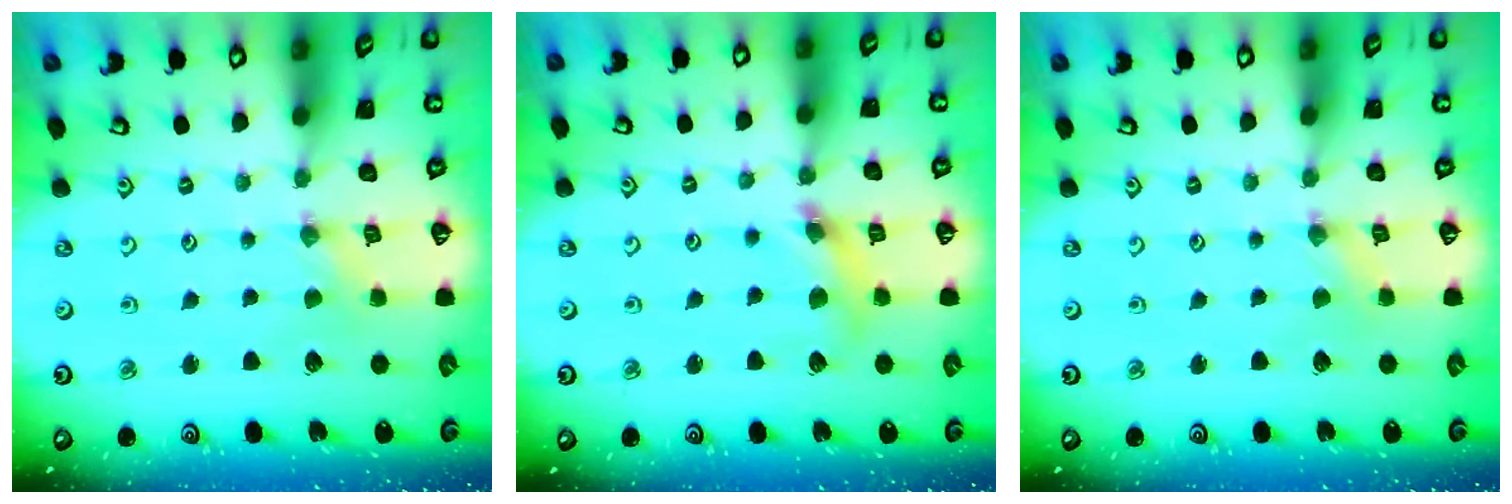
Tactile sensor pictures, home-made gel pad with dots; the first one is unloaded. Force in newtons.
{"total": 9.2, "press": 9.2, "slide": 1.2}
{"total": 0.8, "press": 0.8, "slide": 0.1}